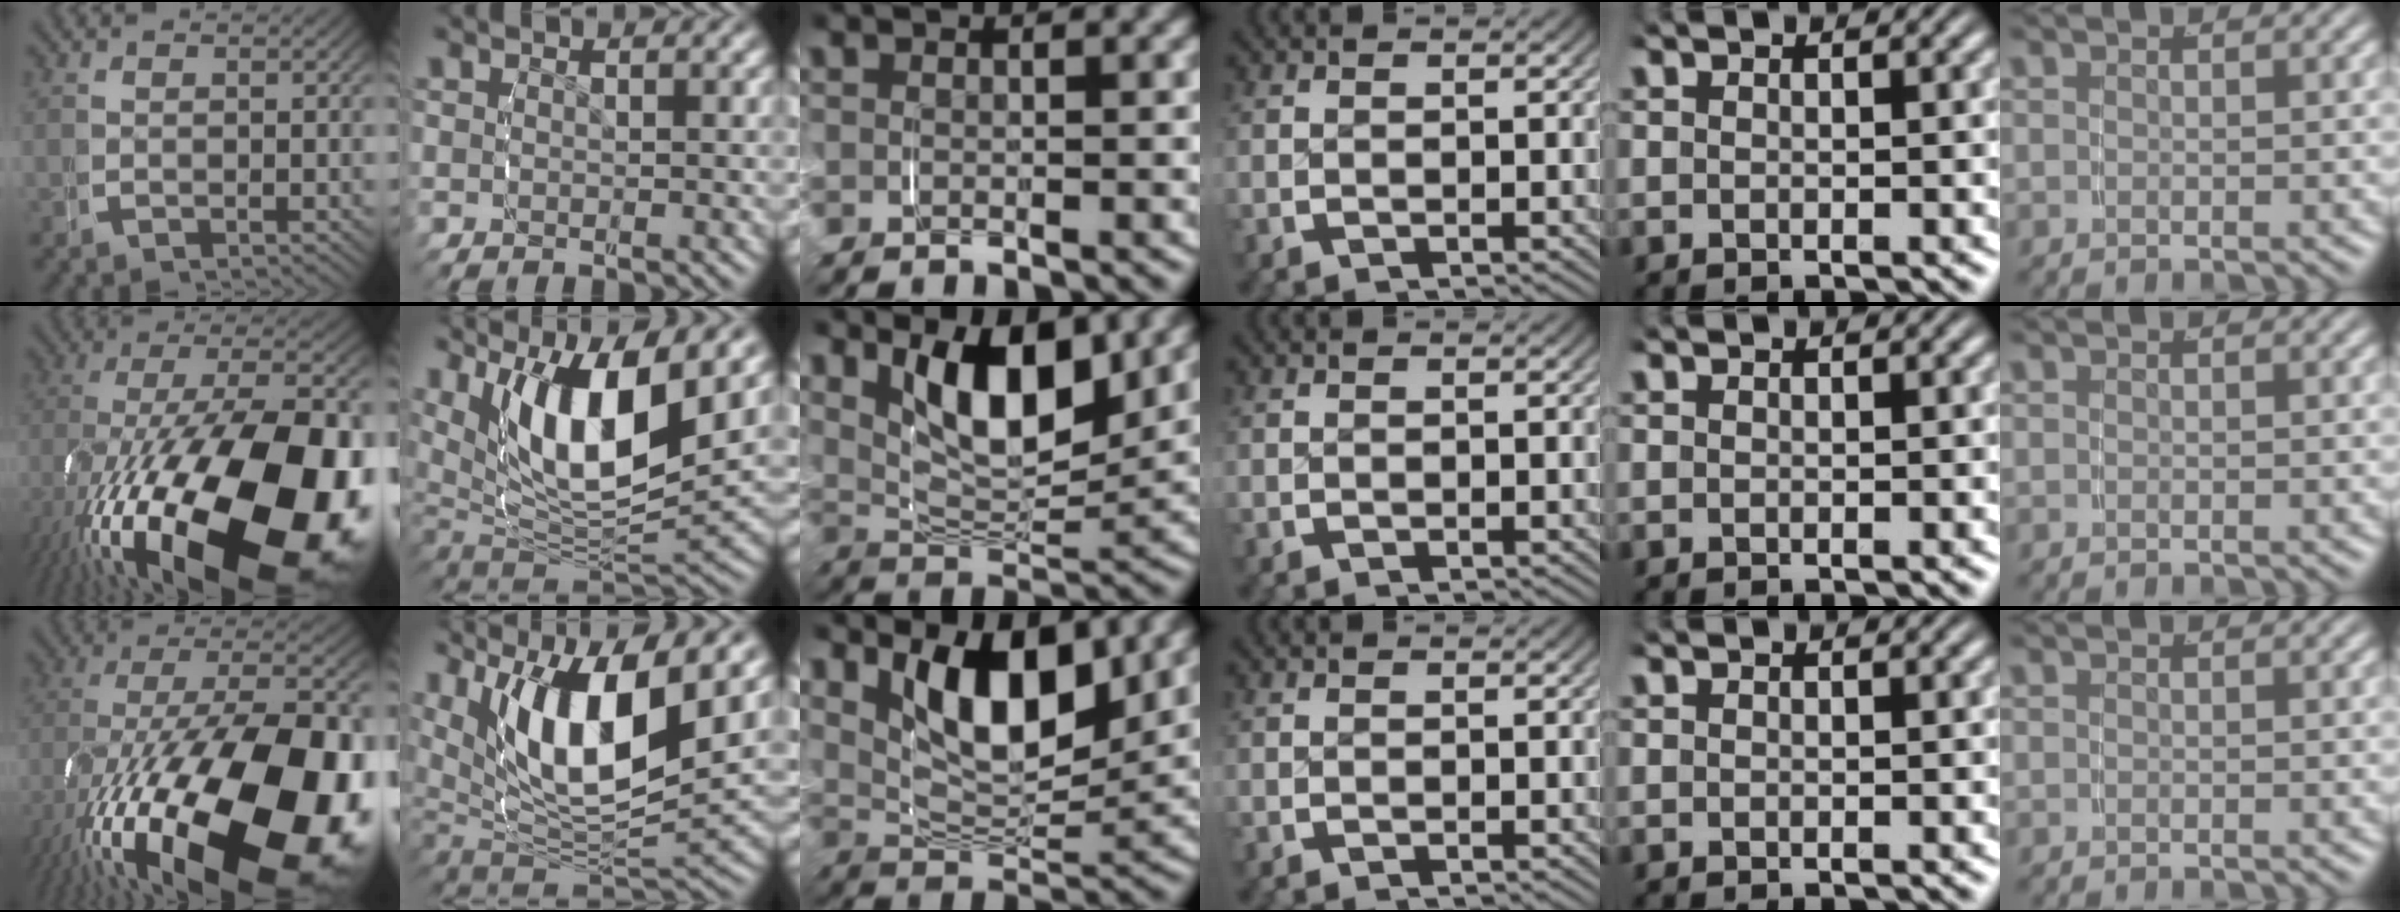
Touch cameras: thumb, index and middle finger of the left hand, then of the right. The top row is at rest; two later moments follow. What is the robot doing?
{"motion": "grasp_and_lifting", "object": "plastic wrap"}